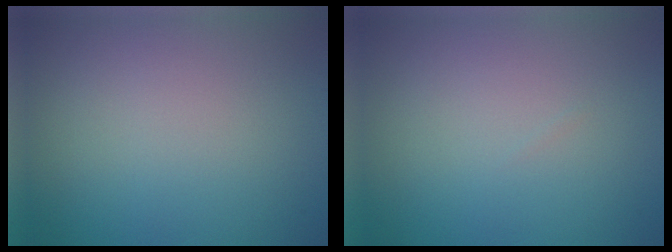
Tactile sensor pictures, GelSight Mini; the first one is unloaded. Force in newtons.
{"total": 0.0}